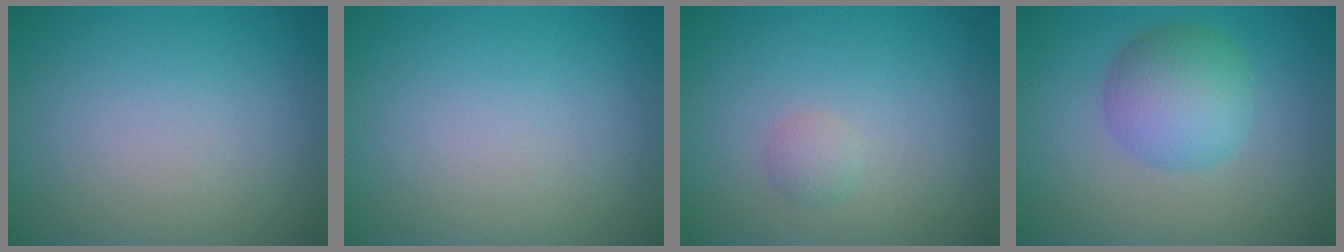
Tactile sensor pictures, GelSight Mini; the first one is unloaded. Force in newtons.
{"total": 0.0}
{"total": 1.0, "press": 1.0, "slide": 0.0}
{"total": 4.9, "press": 4.8, "slide": 0.0}